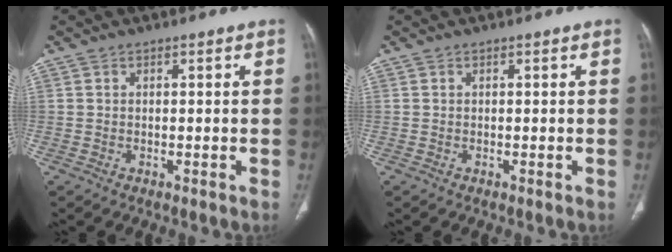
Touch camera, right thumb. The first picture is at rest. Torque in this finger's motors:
{"motor_torque": [-0.42, 0.45, -0.02, -0.02, 0.00]}